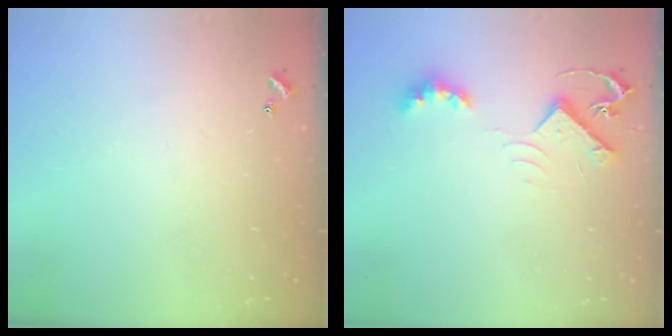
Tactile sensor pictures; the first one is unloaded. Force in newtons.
{"total": 8.2, "press": 8.2, "slide": 0.5}